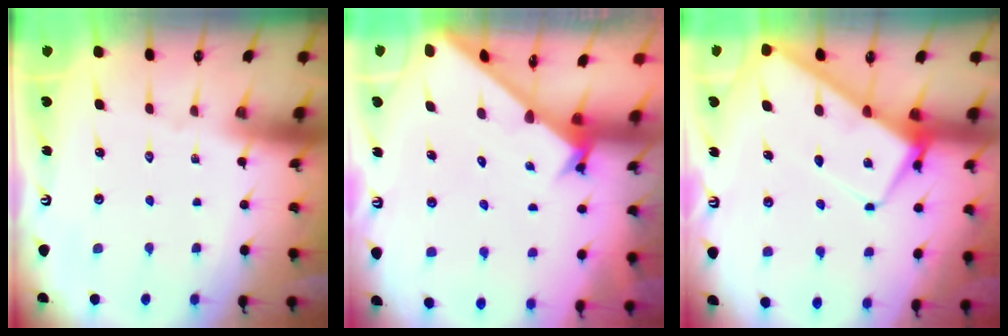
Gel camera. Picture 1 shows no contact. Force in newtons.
{"total": 2.6, "press": 2.6, "slide": 0.2}
{"total": 9.2, "press": 9.2, "slide": 1.0}